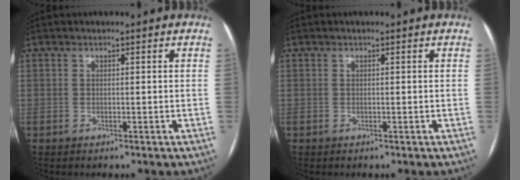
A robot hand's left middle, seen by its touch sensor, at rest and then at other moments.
{"total": 0.0}